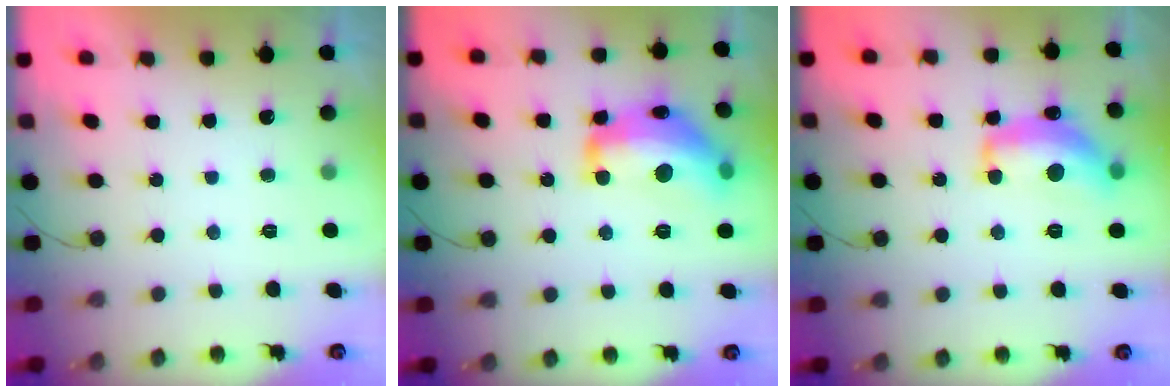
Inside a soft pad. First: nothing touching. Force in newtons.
{"total": 19.5, "press": 19.5, "slide": 1.0}
{"total": 13.9, "press": 13.8, "slide": 0.7}